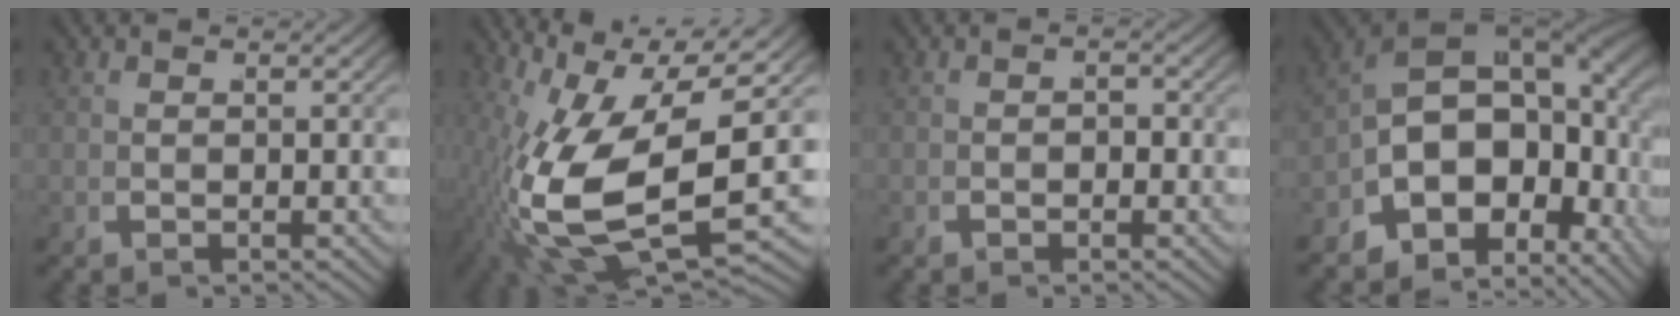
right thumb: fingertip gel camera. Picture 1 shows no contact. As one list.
[{"total": 16.3, "force": [-1.2, 9.0, 13.6], "torque": [-0.284, -0.062, 0.007]}, {"total": 0.8, "force": [-0.8, 0.3, 0.0], "torque": [0.010, -0.001, -0.023]}, {"total": 16.0, "force": [-0.6, 10.7, 11.9], "torque": [-0.193, -0.031, -0.021]}]